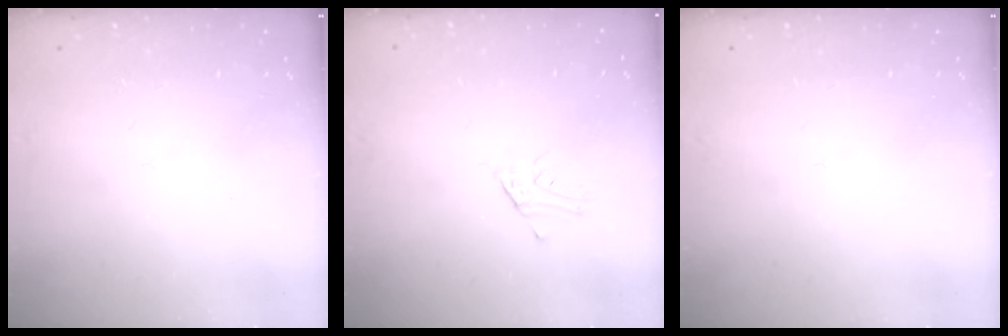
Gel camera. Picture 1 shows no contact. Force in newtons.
{"total": 2.9, "press": 2.9, "slide": 0.2}
{"total": 0.0}